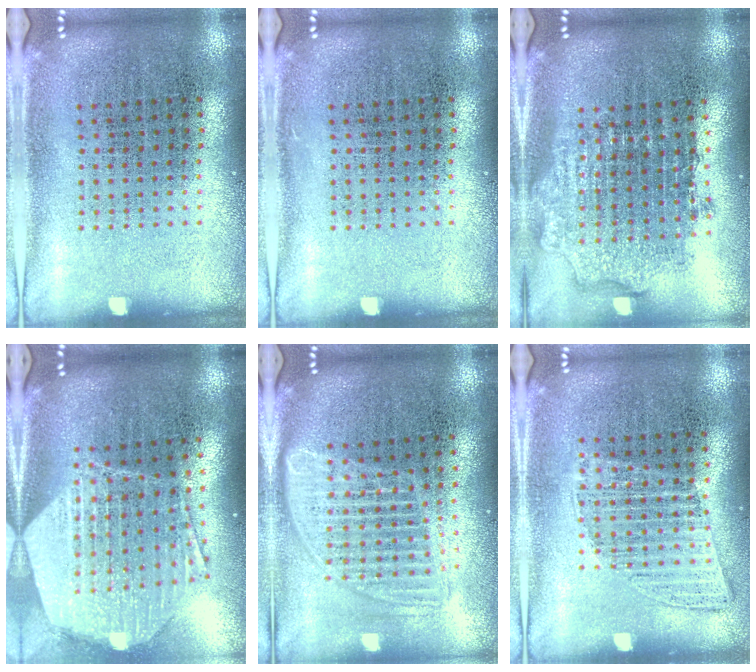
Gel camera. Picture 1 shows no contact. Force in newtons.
{"total": 0.0}
{"total": 1.7, "press": 1.4, "slide": 1.0}
{"total": 2.7, "press": 2.2, "slide": 1.6}
{"total": 1.7, "press": 1.4, "slide": 1.0}
{"total": 1.0, "press": 1.0, "slide": 0.3}